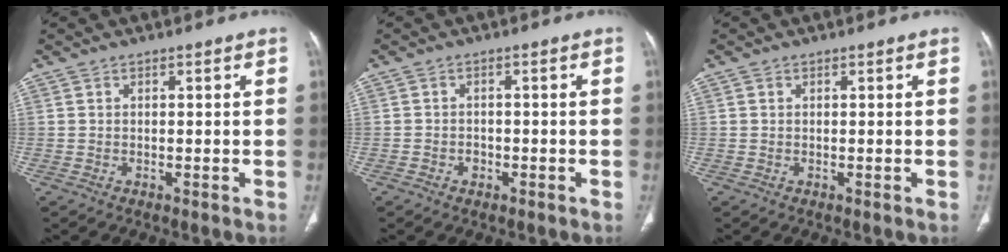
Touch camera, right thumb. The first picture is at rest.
{"total": 1.7, "force": [-0.8, 1.4, 0.6], "torque": [-0.006, 0.009, -0.014]}
{"total": 0.0}